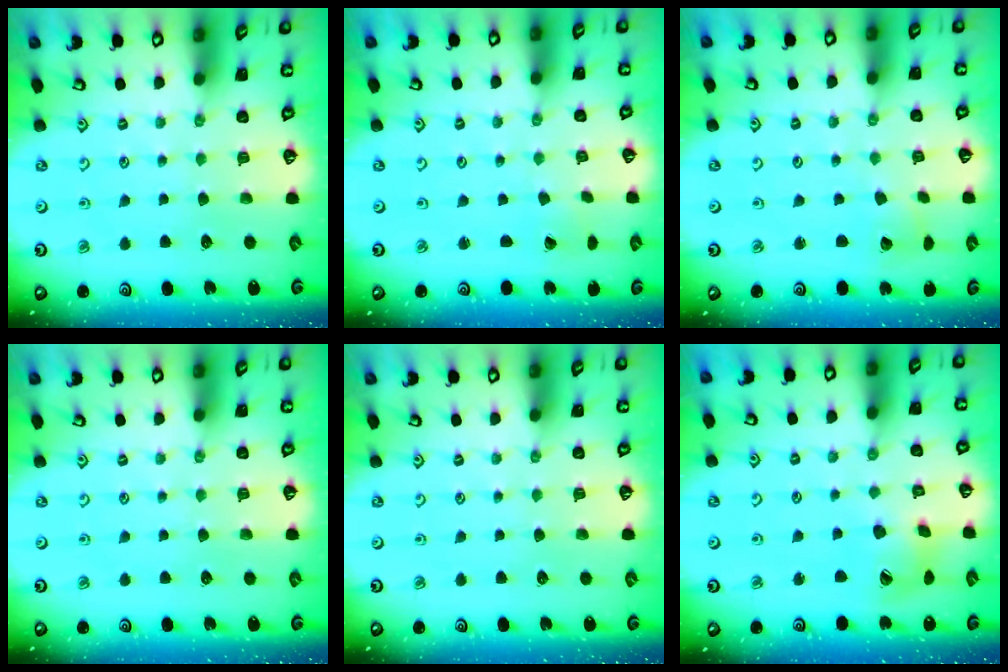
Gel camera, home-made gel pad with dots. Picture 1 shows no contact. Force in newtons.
{"total": 0.6, "press": 0.6, "slide": 0.1}
{"total": 1.9, "press": 1.9, "slide": 0.3}
{"total": 0.0}
{"total": 0.0}
{"total": 10.3, "press": 10.3, "slide": 1.4}